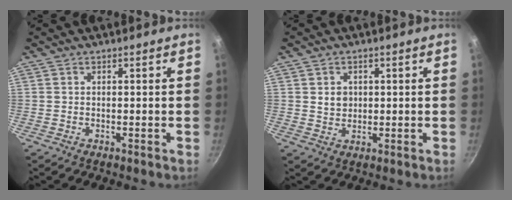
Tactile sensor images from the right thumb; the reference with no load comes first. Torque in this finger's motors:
{"motor_torque": [-0.47, 0.83, 0.64, -0.13, 0.00]}